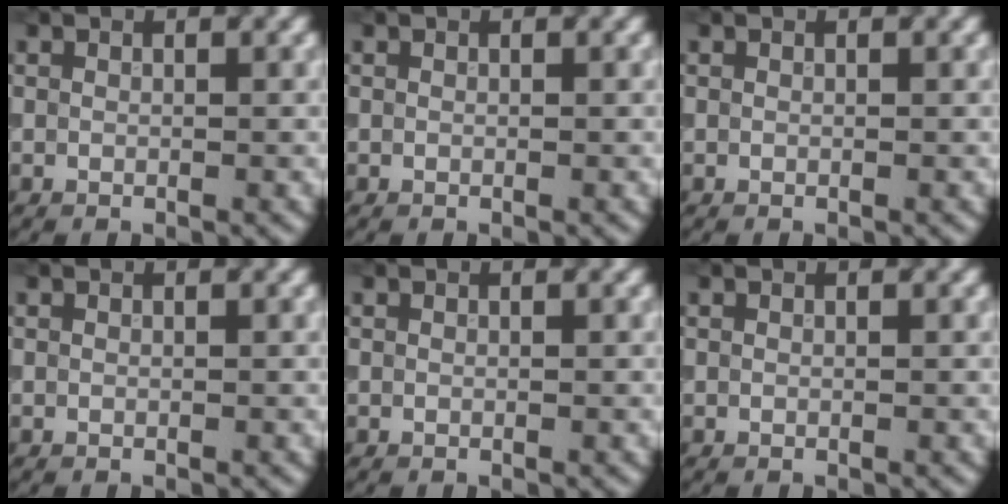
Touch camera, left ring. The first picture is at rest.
{"total": 0.0}
{"total": 0.0}
{"total": 0.0}
{"total": 0.0}
{"total": 0.0}